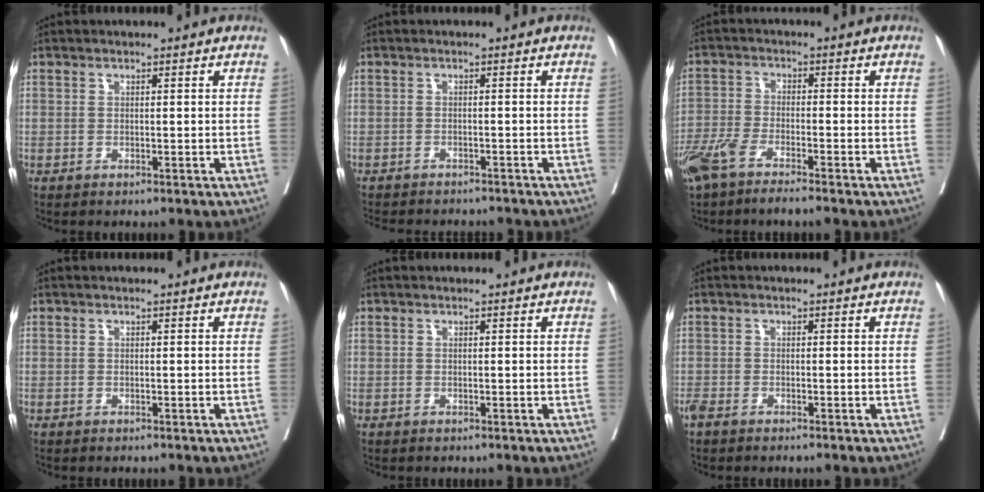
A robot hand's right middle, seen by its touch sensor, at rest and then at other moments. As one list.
[{"total": 9.4, "force": [-8.8, 1.9, 2.8], "torque": [-0.041, -0.005, -0.110]}, {"total": 6.7, "force": [-5.0, 0.9, 4.3], "torque": [-0.086, -0.010, -0.095]}, {"total": 0.0}, {"total": 0.0}, {"total": 2.5, "force": [-2.1, 0.6, 1.3], "torque": [-0.029, -0.007, -0.038]}]